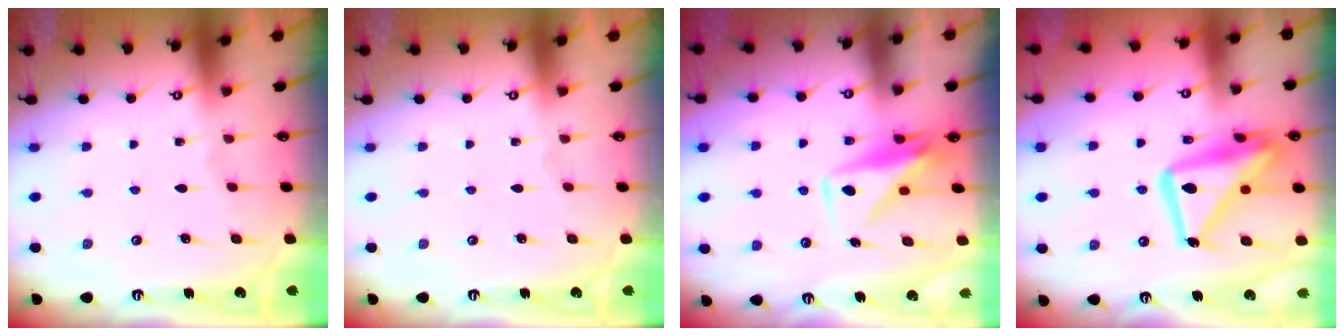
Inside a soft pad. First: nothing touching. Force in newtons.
{"total": 0.0}
{"total": 9.1, "press": 9.1, "slide": 0.6}
{"total": 18.3, "press": 18.2, "slide": 1.9}